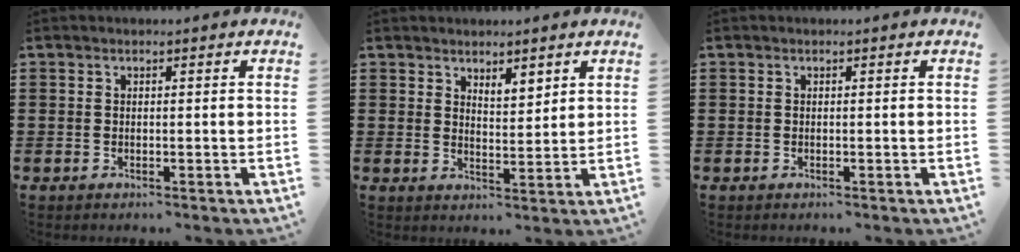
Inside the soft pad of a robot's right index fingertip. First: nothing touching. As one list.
[{"total": 2.9, "force": [2.7, 0.9, 0.3], "torque": [-0.005, -0.001, 0.050]}, {"total": 0.0}]